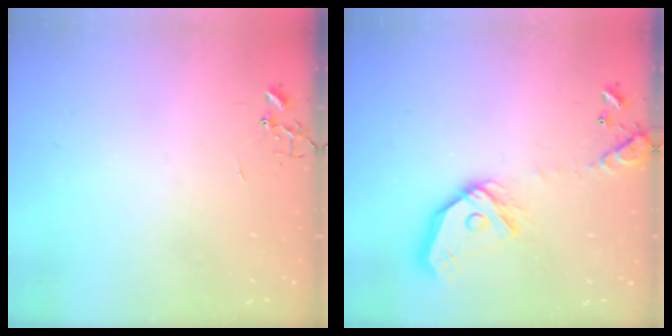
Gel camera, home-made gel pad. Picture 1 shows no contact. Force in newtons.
{"total": 15.9, "press": 15.7, "slide": 2.2}